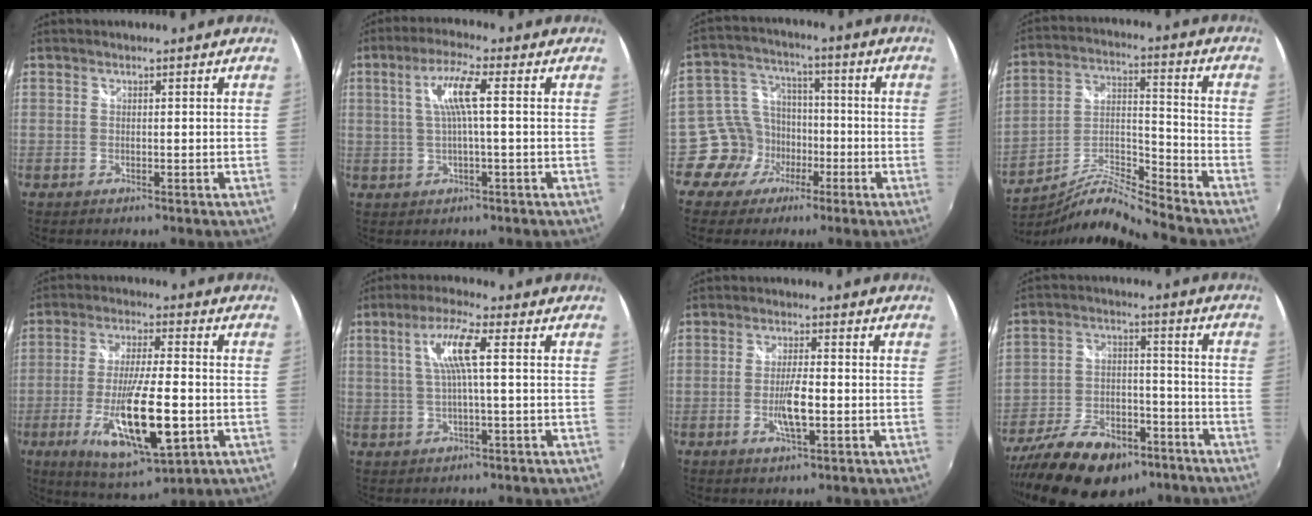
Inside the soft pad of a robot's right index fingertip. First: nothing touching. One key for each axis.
{"total": 6.4, "fx": 0.8, "fy": 0.1, "fz": 6.3, "tx": -0.122, "ty": 0.004, "tz": 0.020}
{"total": 9.2, "fx": -4.4, "fy": 7.9, "fz": 1.7, "tx": -0.053, "ty": 0.034, "tz": -0.070}
{"total": 11.0, "fx": -10.1, "fy": -1.3, "fz": 4.1, "tx": -0.088, "ty": 0.010, "tz": -0.194}
{"total": 17.6, "fx": -5.1, "fy": 4.1, "fz": 16.3, "tx": -0.312, "ty": -0.035, "tz": -0.081}
{"total": 7.2, "fx": 1.3, "fy": 0.3, "fz": 7.1, "tx": -0.134, "ty": 0.006, "tz": 0.027}
{"total": 6.9, "fx": -1.9, "fy": 1.4, "fz": 6.4, "tx": -0.126, "ty": -0.004, "tz": -0.033}
{"total": 20.4, "fx": -13.7, "fy": 10.8, "fz": 10.7, "tx": -0.221, "ty": -0.005, "tz": -0.210}